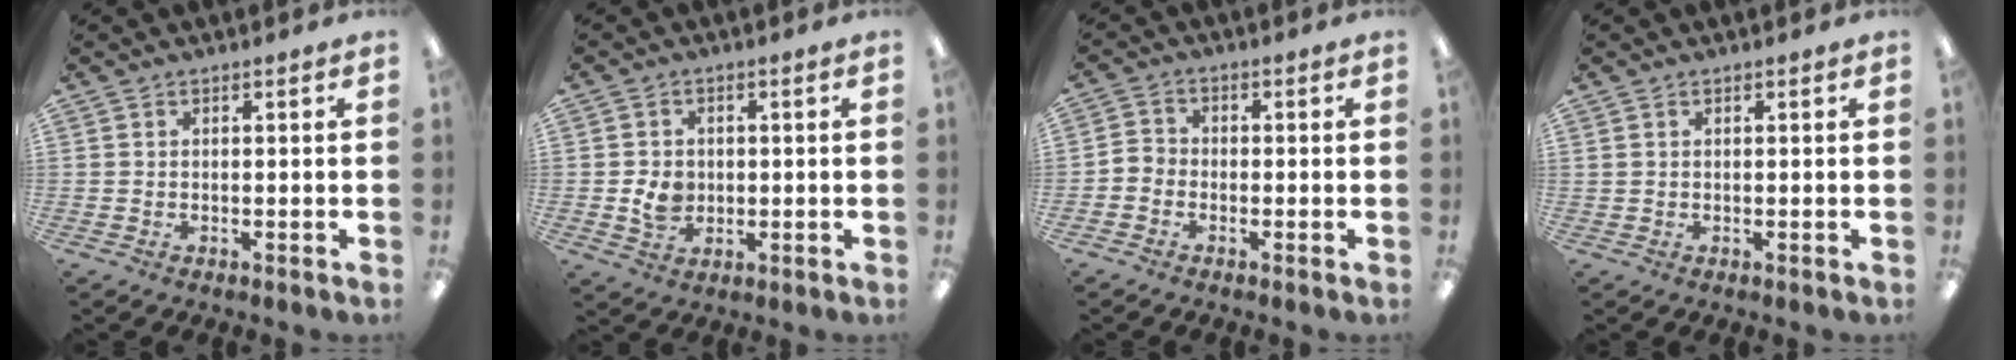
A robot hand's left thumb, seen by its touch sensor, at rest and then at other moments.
{"total": 4.9, "force": [-0.4, 4.0, 2.7], "torque": [-0.048, 0.001, -0.006]}
{"total": 2.6, "force": [-2.0, 1.6, 0.4], "torque": [-0.007, 0.008, -0.038]}
{"total": 0.0}